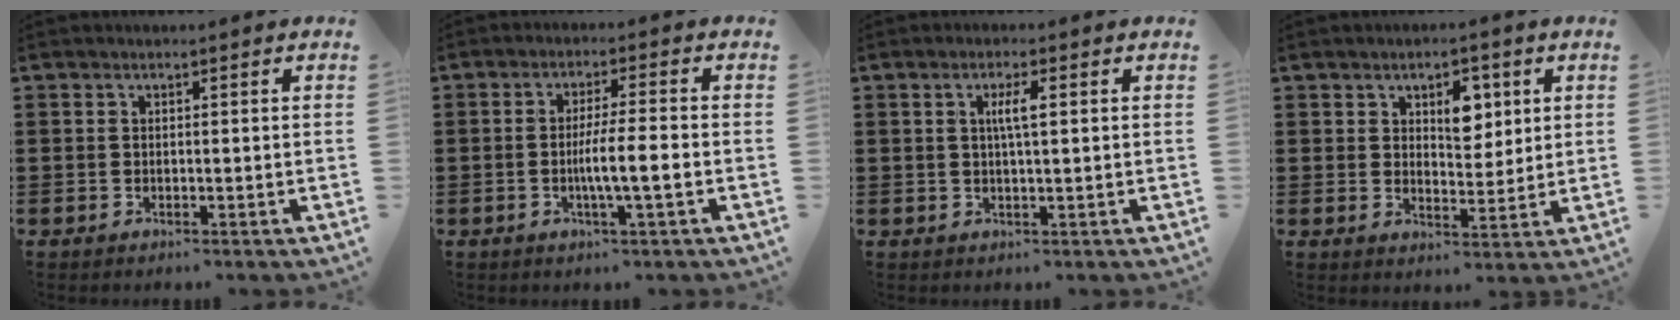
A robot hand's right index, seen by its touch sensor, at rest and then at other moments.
{"total": 5.4, "force": [-1.3, 0.3, 5.3], "torque": [-0.091, -0.003, -0.026]}
{"total": 3.0, "force": [0.6, 0.5, 2.9], "torque": [-0.058, 0.004, 0.007]}
{"total": 5.5, "force": [2.4, 3.4, 3.6], "torque": [-0.051, 0.002, 0.033]}